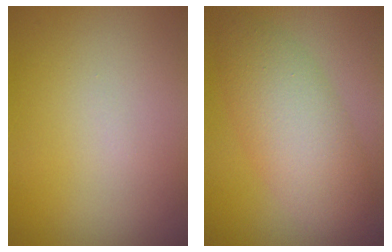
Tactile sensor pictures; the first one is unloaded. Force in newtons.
{"total": 5.5, "press": 5.5, "slide": 0.1}